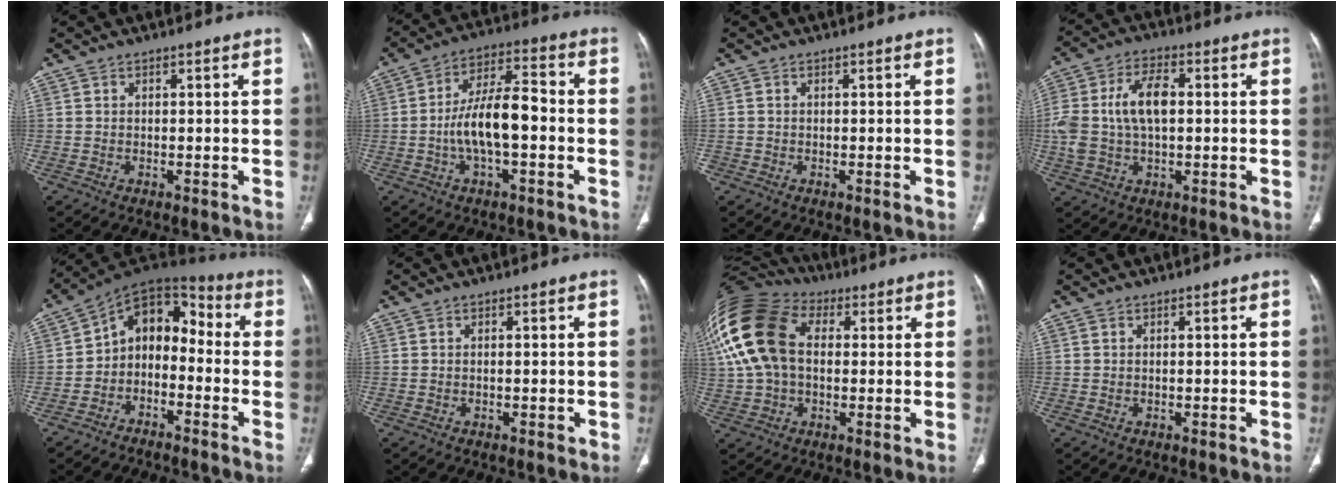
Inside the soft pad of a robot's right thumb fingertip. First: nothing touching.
{"total": 11.8, "force": [-2.1, 4.7, 10.6], "torque": [-0.193, 0.038, -0.041]}
{"total": 0.5, "force": [-0.3, 0.4, 0.0], "torque": [0.000, 0.004, -0.007]}
{"total": 11.4, "force": [0.8, 6.4, 9.4], "torque": [-0.197, 0.021, 0.016]}
{"total": 11.2, "force": [-3.2, 7.8, 7.3], "torque": [-0.079, 0.073, -0.073]}
{"total": 0.7, "force": [-0.1, 0.3, 0.6], "torque": [-0.014, 0.000, 0.001]}
{"total": 22.2, "force": [4.5, 15.0, 15.8], "torque": [-0.361, 0.046, 0.080]}
{"total": 0.0}